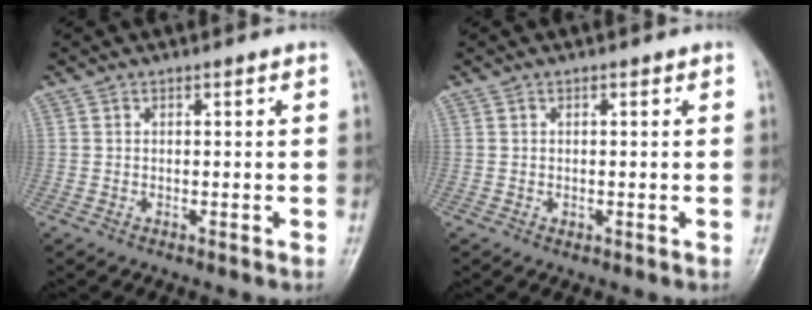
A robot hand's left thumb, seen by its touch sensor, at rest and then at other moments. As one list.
[{"total": 0.6, "force": [0.0, 0.5, 0.3], "torque": [-0.001, 0.000, -0.001]}]